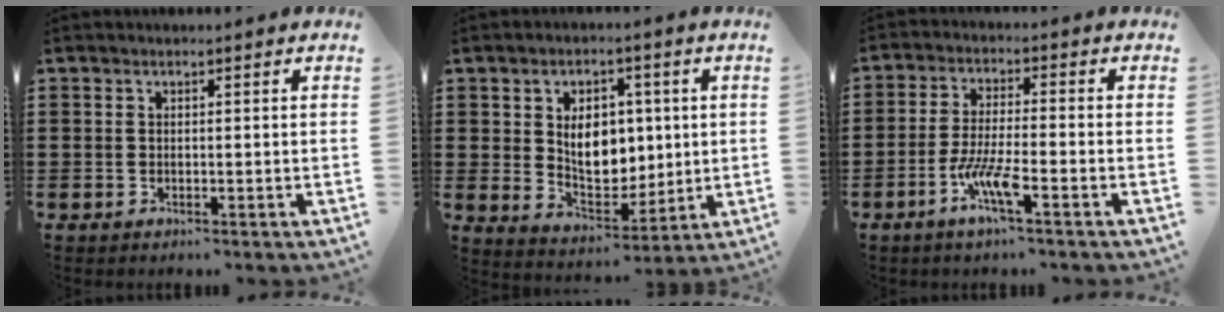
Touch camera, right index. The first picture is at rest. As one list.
[{"total": 8.2, "force": [1.4, 5.7, 5.8], "torque": [-0.096, 0.006, 0.022]}, {"total": 6.4, "force": [-3.4, 0.6, 5.4], "torque": [-0.122, -0.012, -0.069]}]